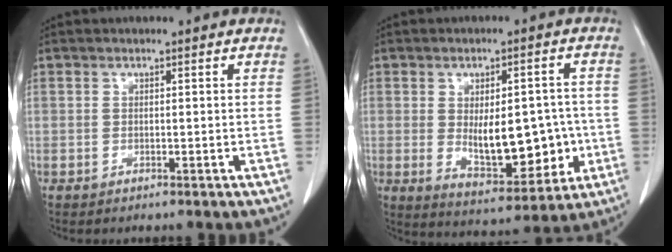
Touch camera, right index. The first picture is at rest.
{"total": 12.4, "force": [-1.1, 5.5, 11.1], "torque": [-0.167, 0.002, 0.001]}